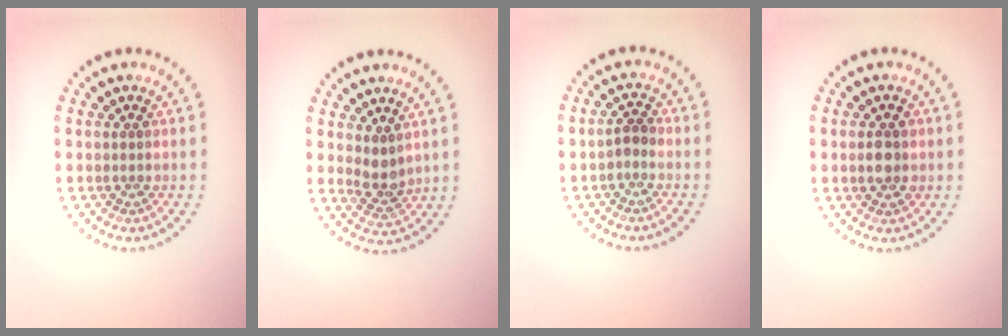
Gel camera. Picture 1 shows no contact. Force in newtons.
{"total": 2.1, "press": 1.8, "slide": 1.1}
{"total": 1.0, "press": 0.8, "slide": 0.6}
{"total": 2.1, "press": 2.0, "slide": 0.3}